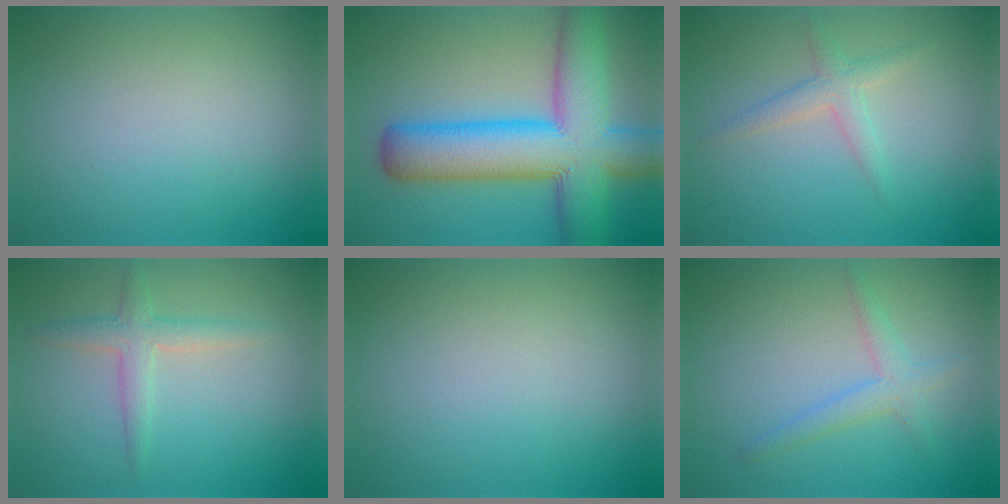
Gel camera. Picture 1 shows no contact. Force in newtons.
{"total": 11.0, "press": 11.0, "slide": 0.5}
{"total": 2.0, "press": 2.0, "slide": 0.1}
{"total": 2.3, "press": 2.3, "slide": 0.0}
{"total": 0.0}
{"total": 2.1, "press": 2.1, "slide": 0.1}